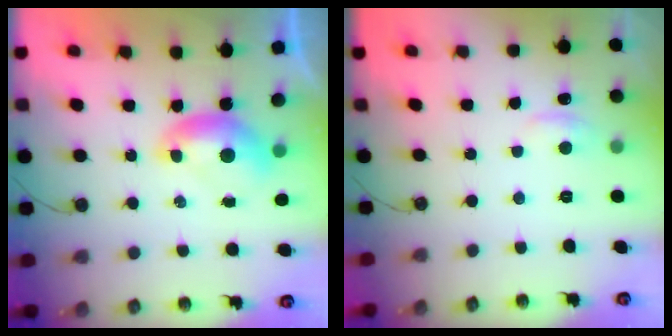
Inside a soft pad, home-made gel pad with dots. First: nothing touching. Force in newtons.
{"total": 1.3, "press": 1.0, "slide": 0.7}